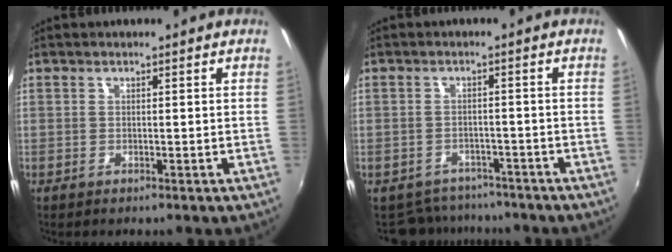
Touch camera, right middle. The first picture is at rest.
{"total": 7.2, "force": [-6.3, 3.4, 0.9], "torque": [-0.033, -0.002, -0.090]}